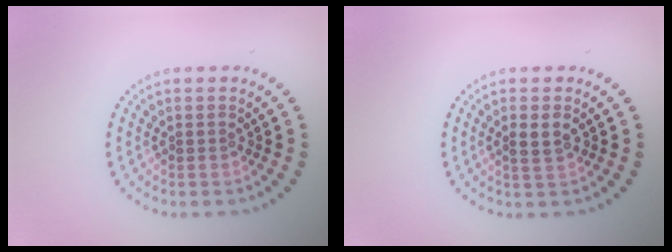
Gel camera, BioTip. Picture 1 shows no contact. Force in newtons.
{"total": 1.9, "press": 1.8, "slide": 0.5}